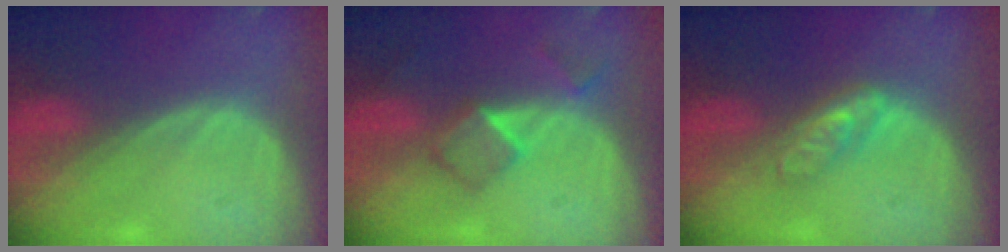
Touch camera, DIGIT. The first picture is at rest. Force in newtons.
{"total": 5.0, "press": 4.4, "slide": 2.4}
{"total": 4.6, "press": 4.0, "slide": 2.2}